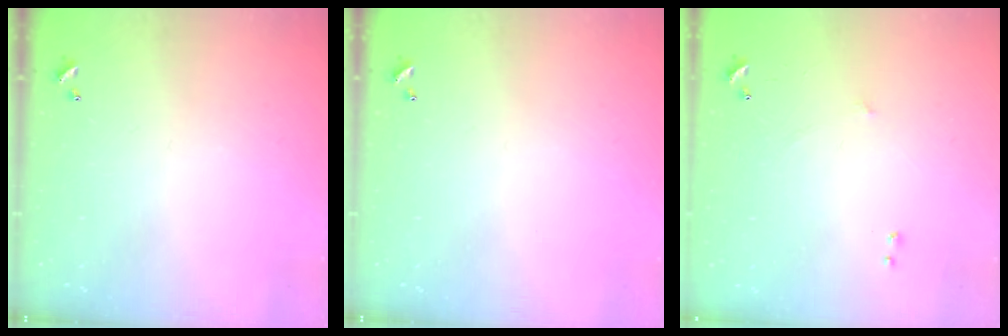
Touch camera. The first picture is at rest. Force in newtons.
{"total": 0.0}
{"total": 6.0, "press": 5.9, "slide": 0.8}